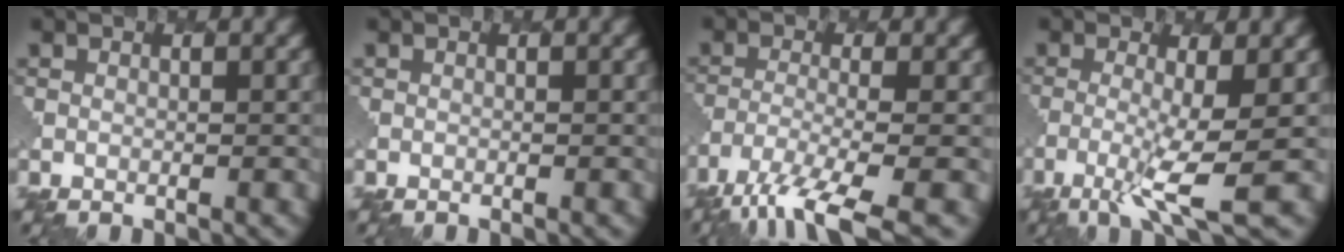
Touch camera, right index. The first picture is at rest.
{"total": 0.0}
{"total": 7.2, "force": [-5.0, 1.7, 5.0], "torque": [-0.089, -0.015, -0.092]}
{"total": 4.9, "force": [-1.7, 0.7, 4.5], "torque": [-0.091, -0.008, -0.039]}